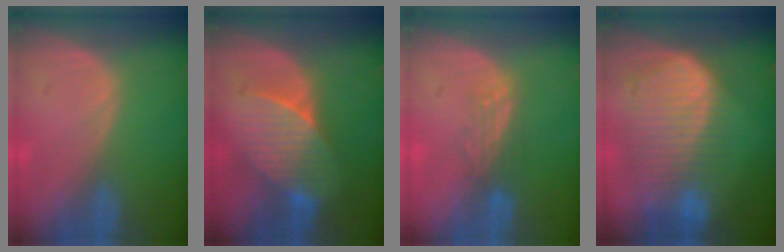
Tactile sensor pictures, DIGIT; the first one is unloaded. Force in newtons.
{"total": 7.1, "press": 6.9, "slide": 1.3}
{"total": 2.9, "press": 2.7, "slide": 1.1}
{"total": 10.3, "press": 8.9, "slide": 5.3}